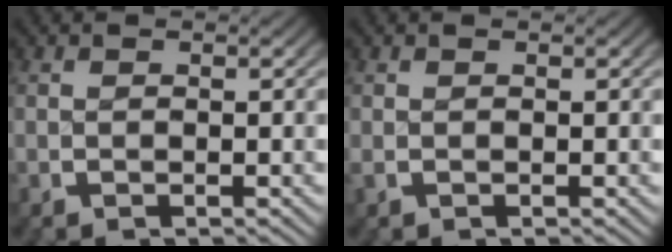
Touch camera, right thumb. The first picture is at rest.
{"total": 0.0}